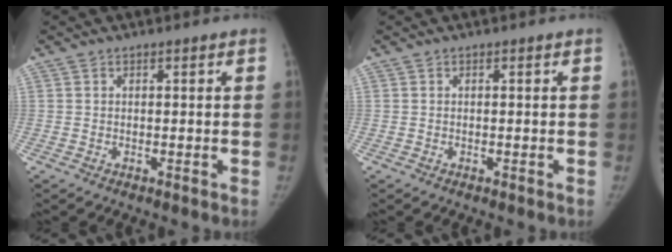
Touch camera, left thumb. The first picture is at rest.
{"total": 0.0}